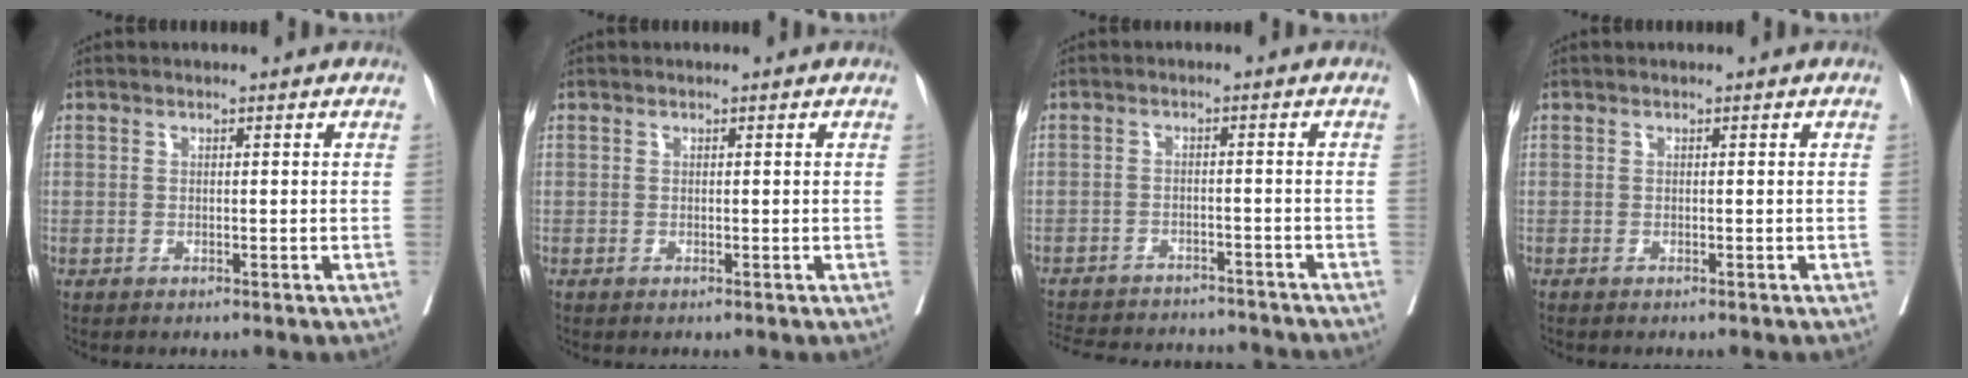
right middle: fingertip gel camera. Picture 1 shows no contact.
{"total": 0.0}
{"total": 17.4, "force": [-16.0, 4.6, 5.0], "torque": [-0.130, -0.002, -0.214]}
{"total": 1.9, "force": [-1.7, 0.0, 0.8], "torque": [-0.007, 0.003, -0.018]}